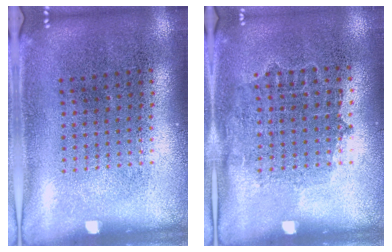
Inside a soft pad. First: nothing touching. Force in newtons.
{"total": 0.8, "press": 0.7, "slide": 0.4}